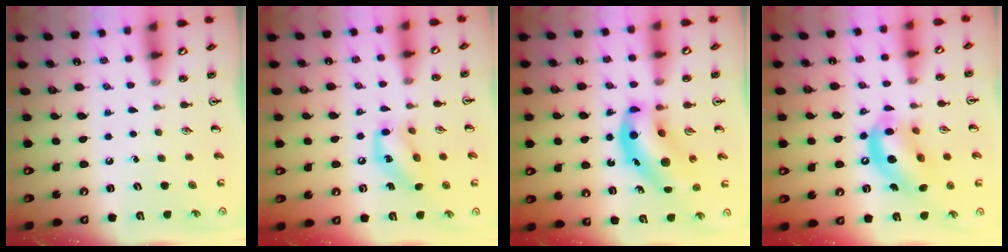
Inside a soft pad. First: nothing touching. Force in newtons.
{"total": 11.5, "press": 11.3, "slide": 1.6}
{"total": 12.1, "press": 11.6, "slide": 3.4}
{"total": 13.4, "press": 12.7, "slide": 4.0}